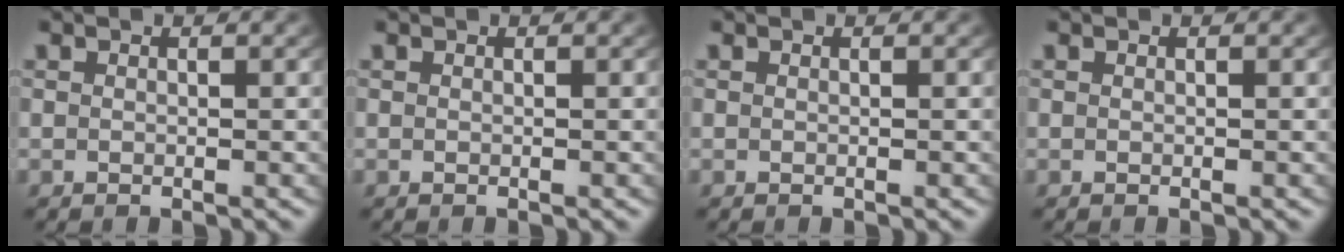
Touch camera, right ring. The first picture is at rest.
{"total": 0.0}
{"total": 0.0}
{"total": 0.0}